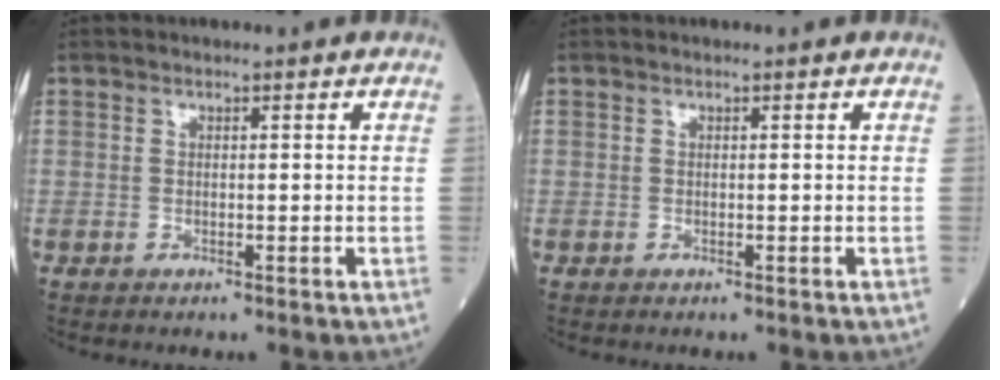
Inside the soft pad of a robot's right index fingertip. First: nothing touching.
{"total": 0.0}